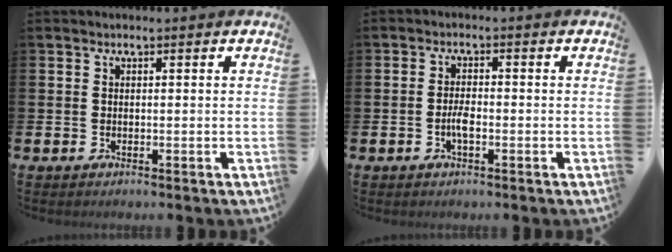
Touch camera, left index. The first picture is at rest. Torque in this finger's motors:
{"motor_torque": [0.42, 0.22, 0.10, 0.05]}